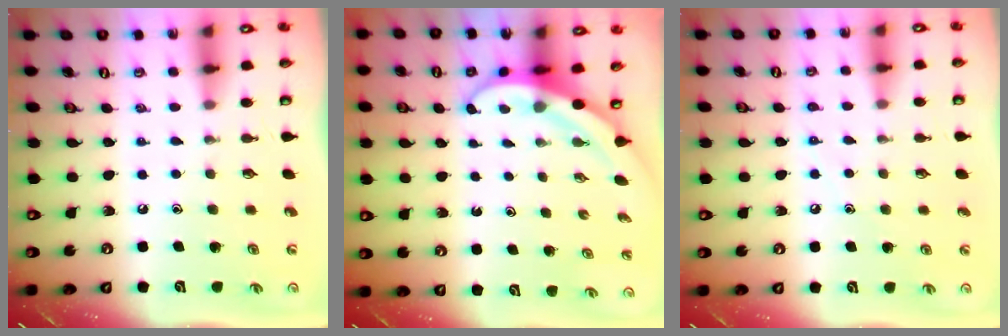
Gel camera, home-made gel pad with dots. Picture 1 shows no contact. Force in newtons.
{"total": 3.9, "press": 3.9, "slide": 0.3}
{"total": 5.8, "press": 5.8, "slide": 0.8}